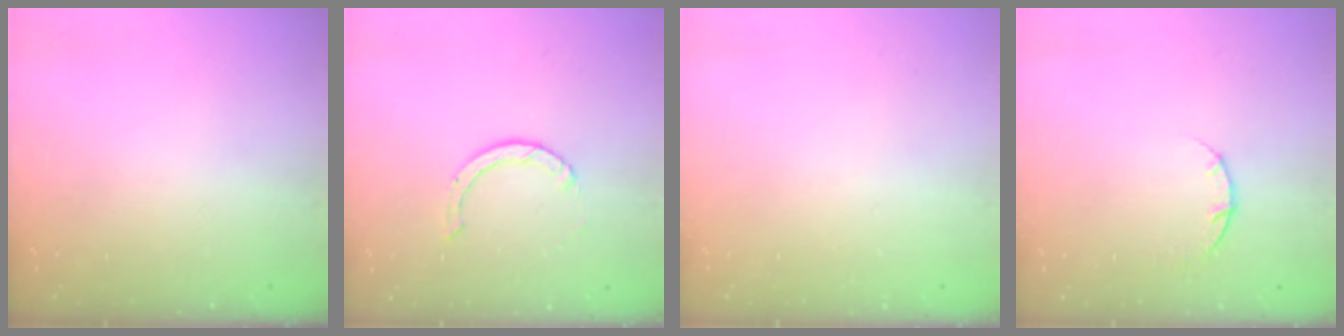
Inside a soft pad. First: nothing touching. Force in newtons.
{"total": 0.9, "press": 0.9, "slide": 0.1}
{"total": 0.0}
{"total": 3.7, "press": 3.7, "slide": 0.6}